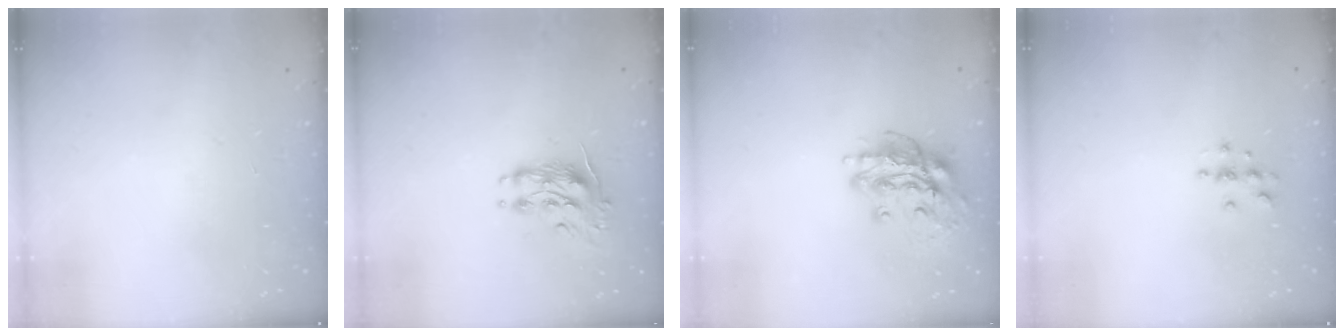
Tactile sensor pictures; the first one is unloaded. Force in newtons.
{"total": 8.7, "press": 8.6, "slide": 0.7}
{"total": 14.9, "press": 14.8, "slide": 1.5}
{"total": 3.9, "press": 3.8, "slide": 0.4}